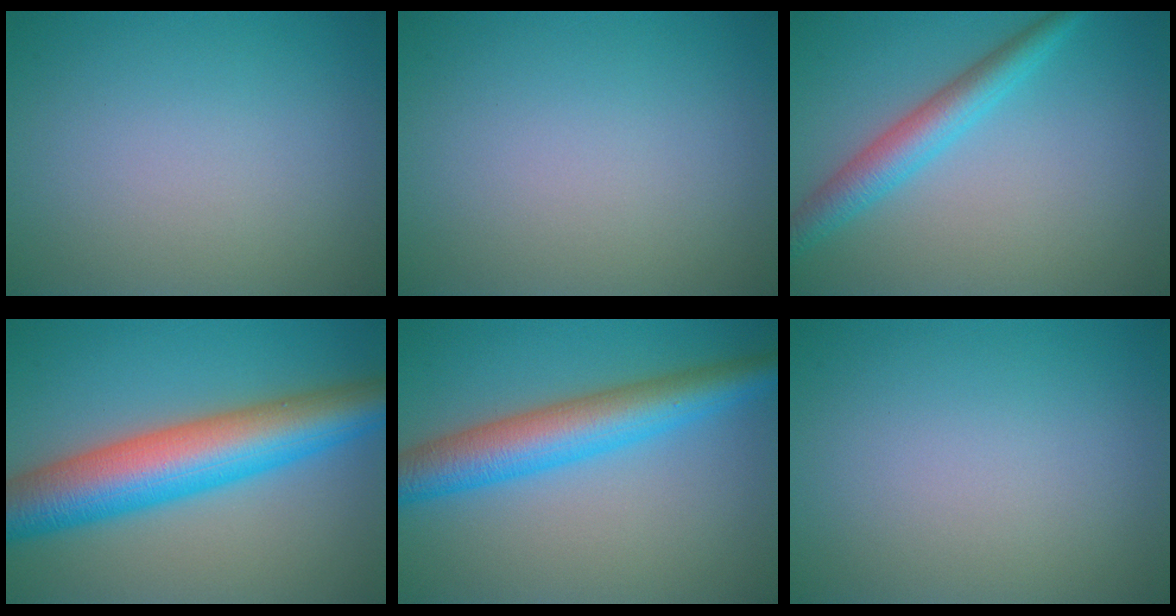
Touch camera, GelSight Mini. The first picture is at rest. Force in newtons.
{"total": 0.0}
{"total": 3.9, "press": 3.8, "slide": 0.1}
{"total": 10.5, "press": 10.5, "slide": 0.2}
{"total": 7.0, "press": 6.9, "slide": 0.1}
{"total": 0.0}